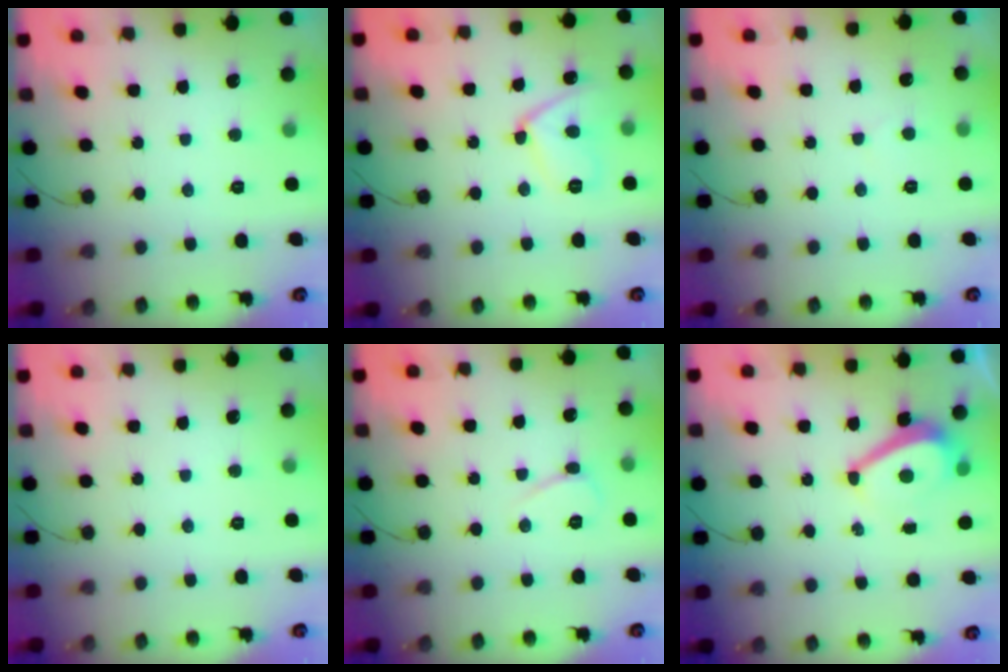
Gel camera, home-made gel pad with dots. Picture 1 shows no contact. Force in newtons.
{"total": 10.2, "press": 10.0, "slide": 2.0}
{"total": 3.0, "press": 3.0, "slide": 0.3}
{"total": 0.0}
{"total": 4.0, "press": 3.9, "slide": 0.5}
{"total": 6.3, "press": 5.7, "slide": 2.9}